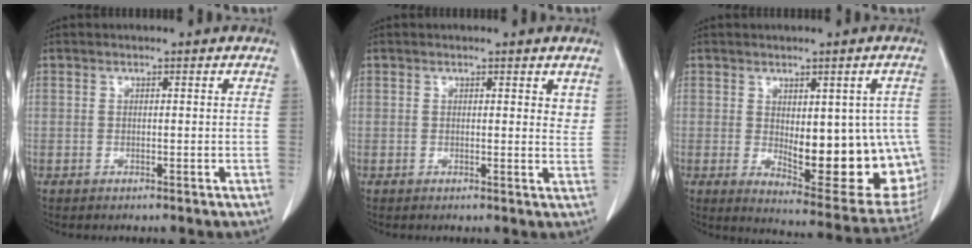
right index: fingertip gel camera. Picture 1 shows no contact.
{"total": 2.0, "force": [1.4, 0.7, 1.2], "torque": [-0.010, -0.009, 0.014]}
{"total": 17.2, "force": [-1.7, 6.8, 15.7], "torque": [-0.143, -0.001, 0.003]}